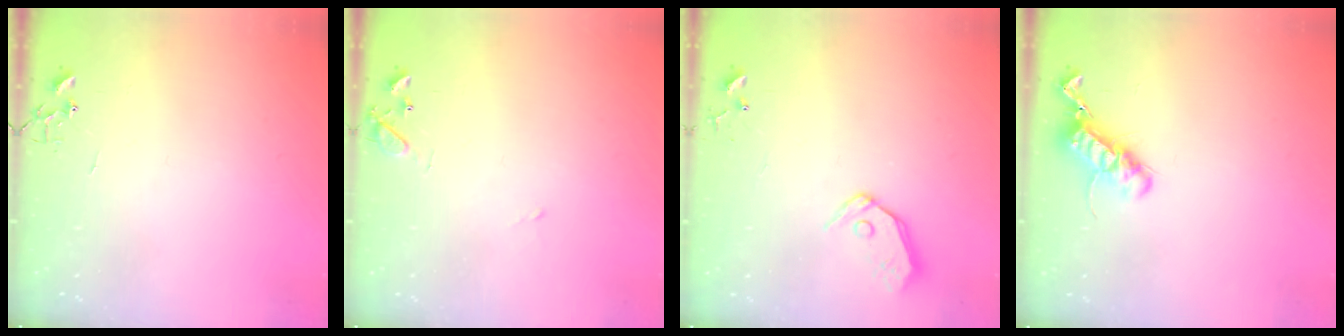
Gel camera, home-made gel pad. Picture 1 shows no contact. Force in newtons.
{"total": 8.6, "press": 8.5, "slide": 1.1}
{"total": 8.3, "press": 8.2, "slide": 0.7}
{"total": 12.2, "press": 12.2, "slide": 0.9}